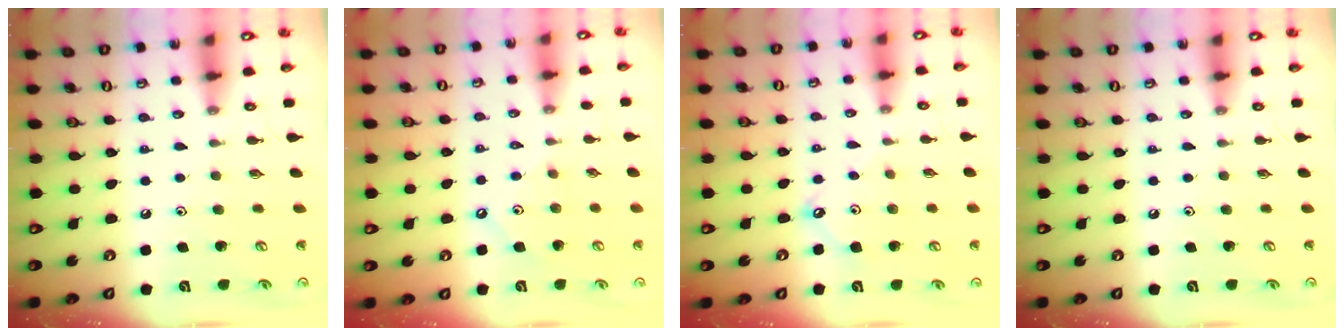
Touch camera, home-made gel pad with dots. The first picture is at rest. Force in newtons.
{"total": 2.4, "press": 2.3, "slide": 0.5}
{"total": 5.9, "press": 5.9, "slide": 0.7}
{"total": 0.0}